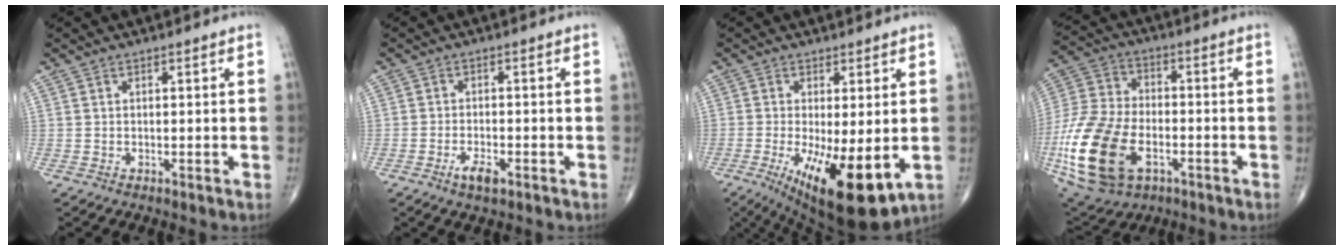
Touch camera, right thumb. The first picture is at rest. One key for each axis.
{"total": 3.5, "fx": -1.9, "fy": 1.4, "fz": 2.6, "tx": -0.048, "ty": 0.005, "tz": -0.035}
{"total": 15.1, "fx": -3.9, "fy": 5.0, "fz": 13.7, "tx": -0.214, "ty": -0.027, "tz": -0.042}
{"total": 22.5, "fx": -7.0, "fy": 13.6, "fz": 16.5, "tx": -0.348, "ty": 0.006, "tz": -0.117}